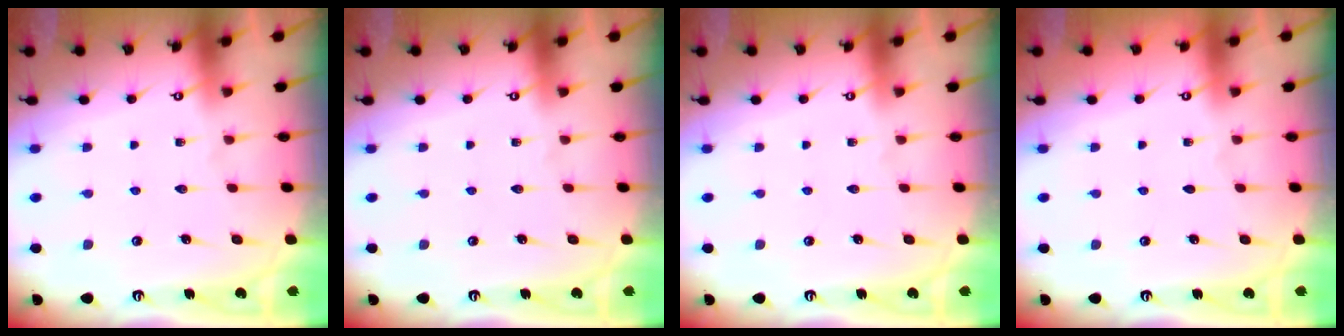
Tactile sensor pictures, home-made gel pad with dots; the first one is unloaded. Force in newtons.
{"total": 0.0}
{"total": 0.0}
{"total": 0.0}